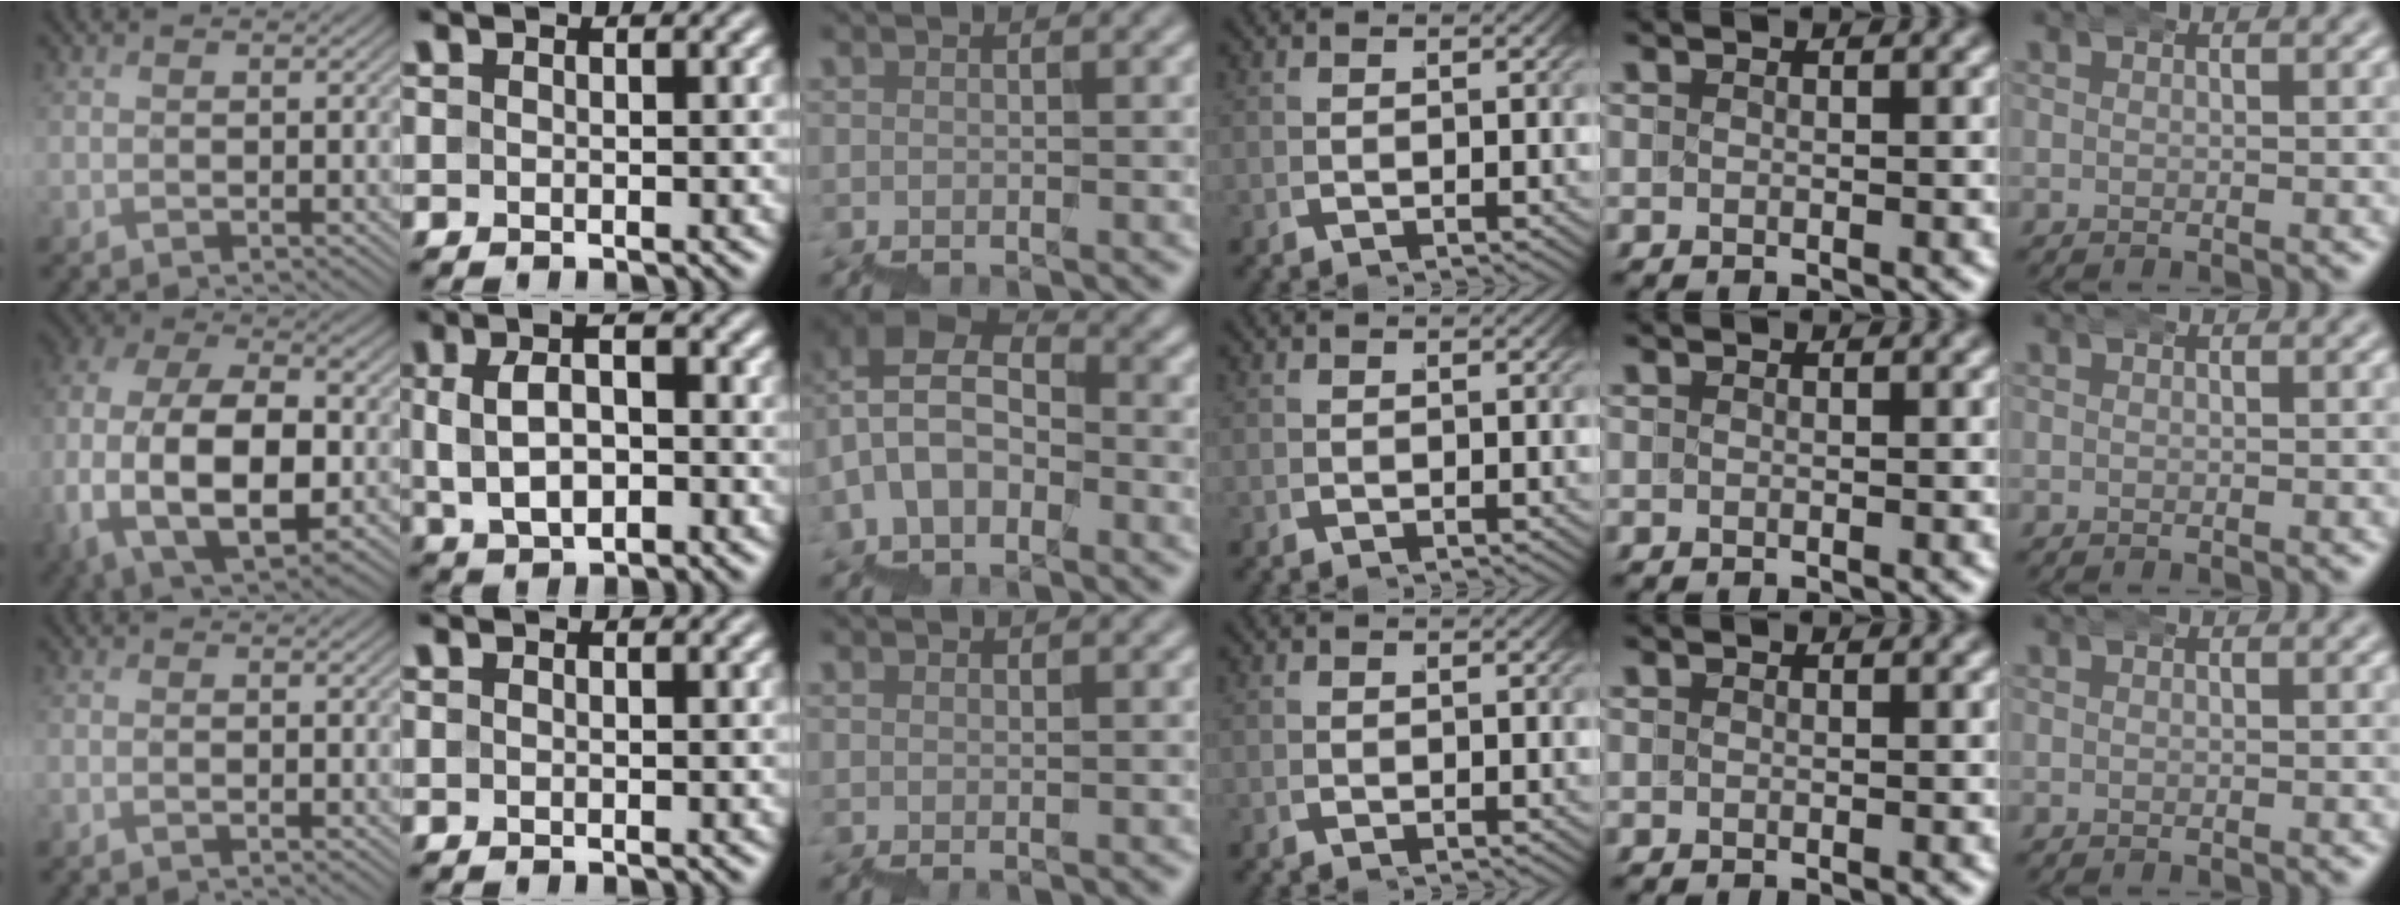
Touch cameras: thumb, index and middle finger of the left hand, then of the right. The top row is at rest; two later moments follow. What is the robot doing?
{"motion": "wrap", "object": "bubble wrap"}